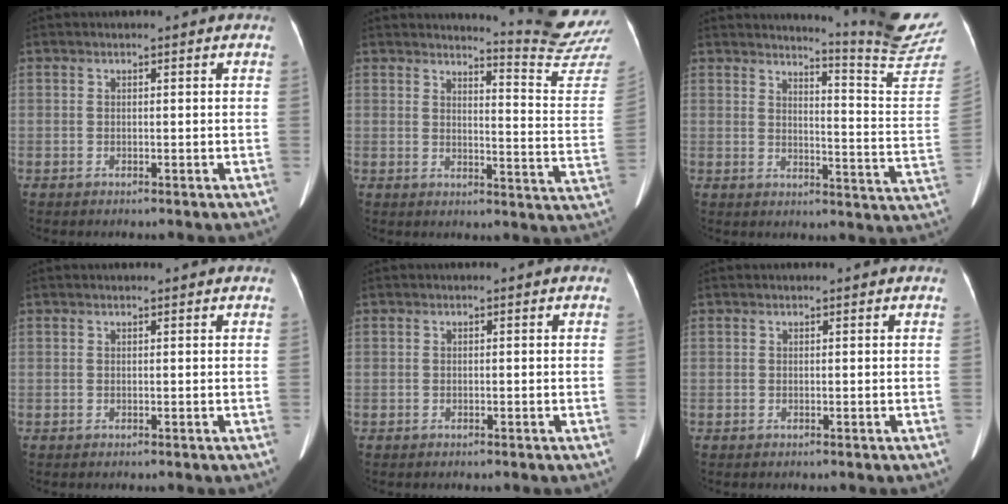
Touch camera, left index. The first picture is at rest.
{"total": 13.1, "force": [12.9, -2.6, 0.6], "torque": [-0.017, -0.144, 0.141]}
{"total": 15.1, "force": [14.4, -2.1, 4.4], "torque": [-0.064, -0.126, 0.161]}
{"total": 0.9, "force": [0.8, 0.0, 0.4], "torque": [-0.009, 0.010, 0.015]}
{"total": 0.0}
{"total": 0.6, "force": [0.6, 0.0, 0.3], "torque": [-0.010, 0.008, 0.011]}